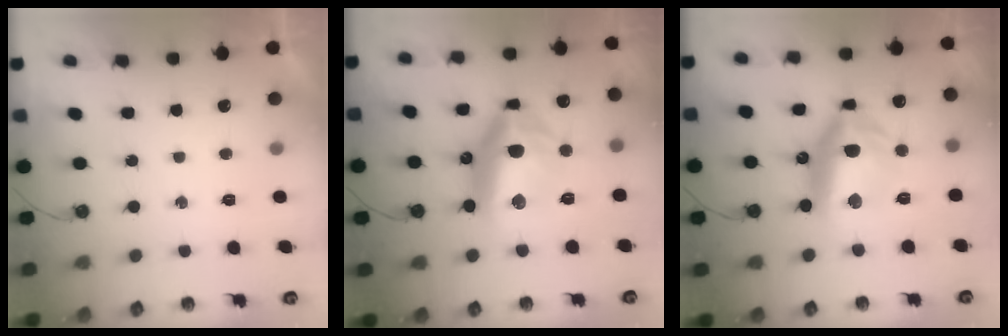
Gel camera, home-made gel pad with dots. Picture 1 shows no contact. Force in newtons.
{"total": 16.1, "press": 15.9, "slide": 2.9}
{"total": 14.7, "press": 14.6, "slide": 2.0}